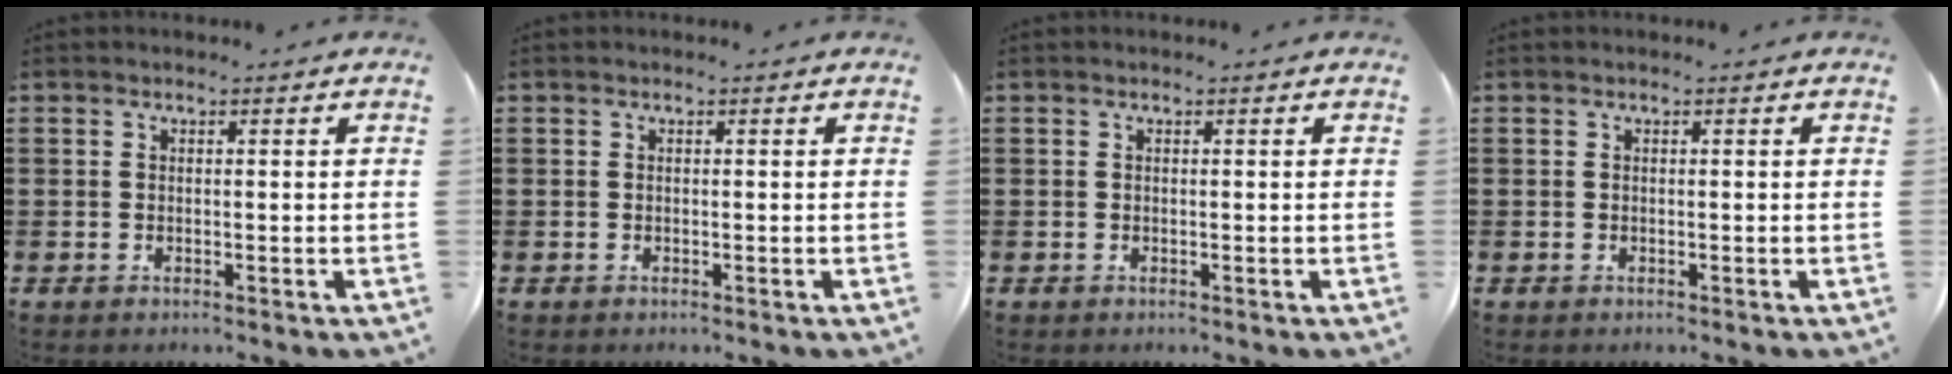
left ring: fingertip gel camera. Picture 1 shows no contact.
{"total": 0.0}
{"total": 0.0}
{"total": 0.0}